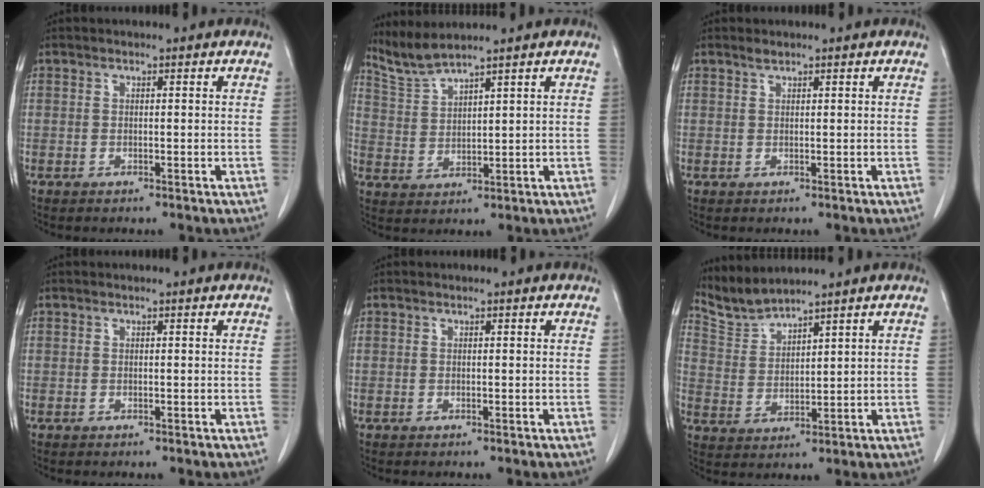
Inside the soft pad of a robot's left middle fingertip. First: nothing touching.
{"total": 4.7, "force": [4.5, -1.0, 0.9], "torque": [-0.033, -0.007, 0.105]}
{"total": 0.7, "force": [0.7, 0.0, 0.2], "torque": [-0.009, -0.001, 0.015]}
{"total": 0.0}
{"total": 0.0}
{"total": 5.0, "force": [5.0, -0.7, -0.1], "torque": [-0.013, -0.001, 0.115]}